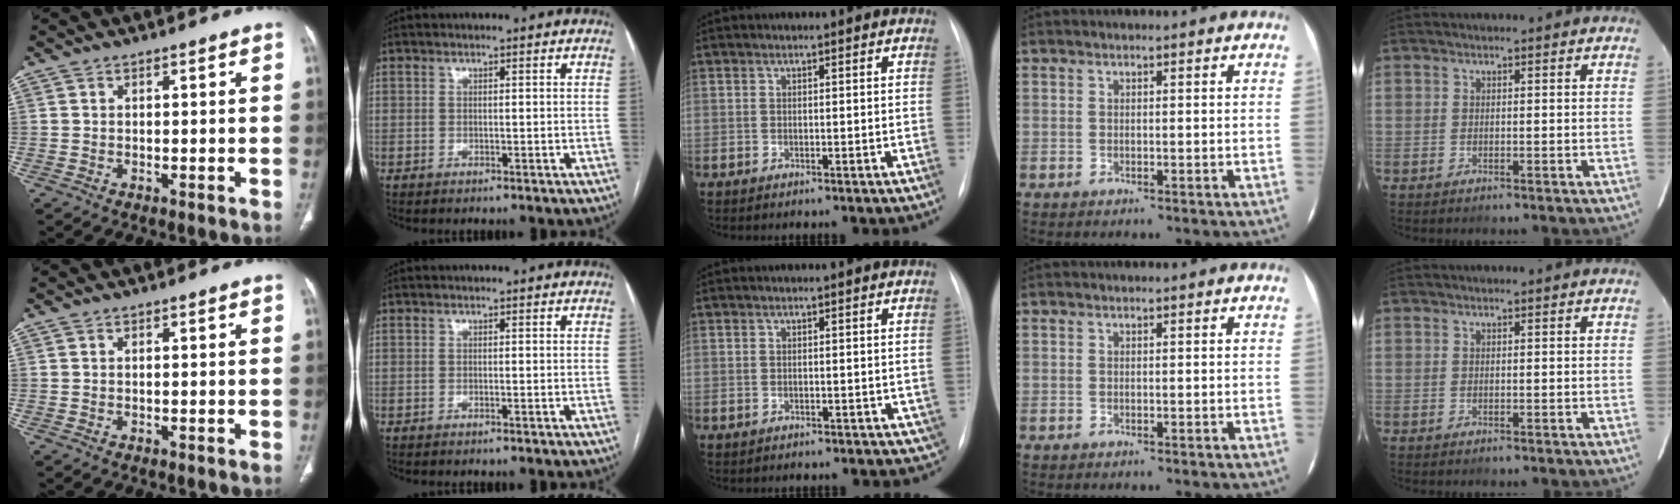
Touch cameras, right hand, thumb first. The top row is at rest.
{"middle": {"total": 1.7, "force": [-0.4, 1.4, 0.9], "torque": [-0.005, 0.006, 0.005]}}